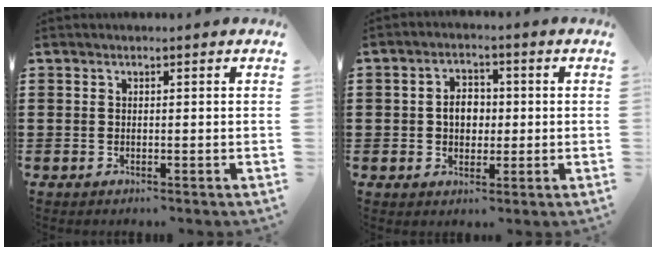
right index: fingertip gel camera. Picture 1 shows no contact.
{"total": 4.0, "force": [-0.2, 2.8, 2.9], "torque": [-0.055, 0.005, -0.009]}